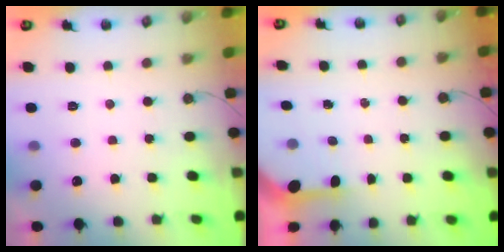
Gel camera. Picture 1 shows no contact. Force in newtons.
{"total": 3.1, "press": 3.1, "slide": 0.3}